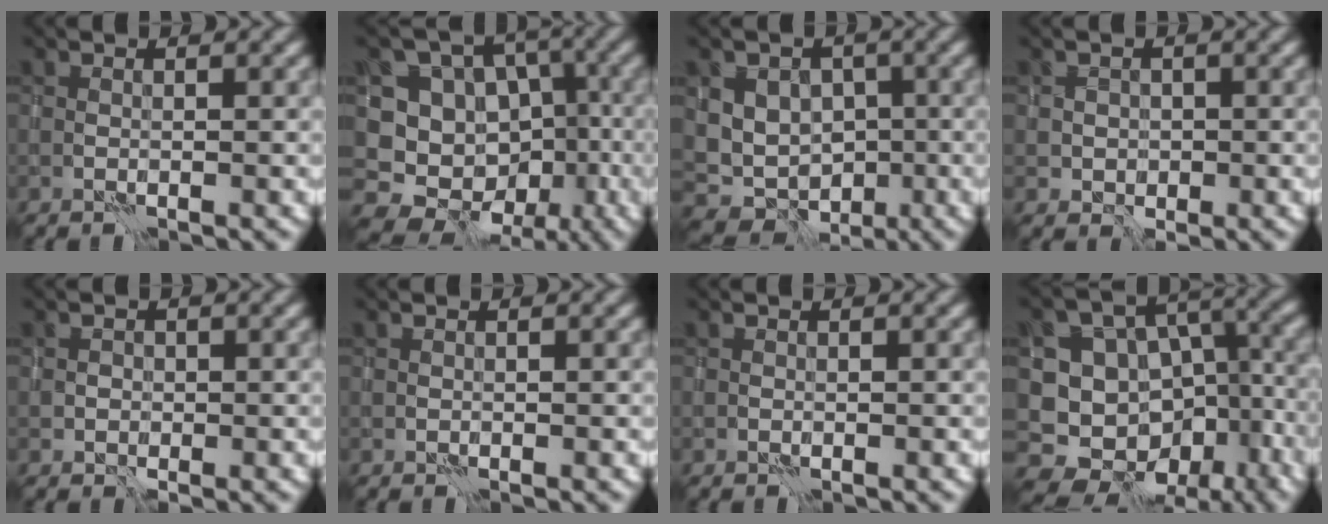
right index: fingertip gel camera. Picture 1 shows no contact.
{"total": 13.9, "force": [-5.7, 12.1, 3.7], "torque": [-0.061, -0.023, -0.078]}
{"total": 6.6, "force": [-0.2, 5.8, 3.2], "torque": [-0.022, 0.004, -0.012]}
{"total": 1.4, "force": [0.0, 1.4, 0.0], "torque": [0.005, -0.004, 0.002]}
{"total": 0.8, "force": [0.1, 0.8, -0.1], "torque": [0.007, -0.002, 0.002]}
{"total": 0.0}
{"total": 0.0}
{"total": 13.6, "force": [-5.9, 11.3, 4.7], "torque": [-0.059, -0.022, -0.065]}